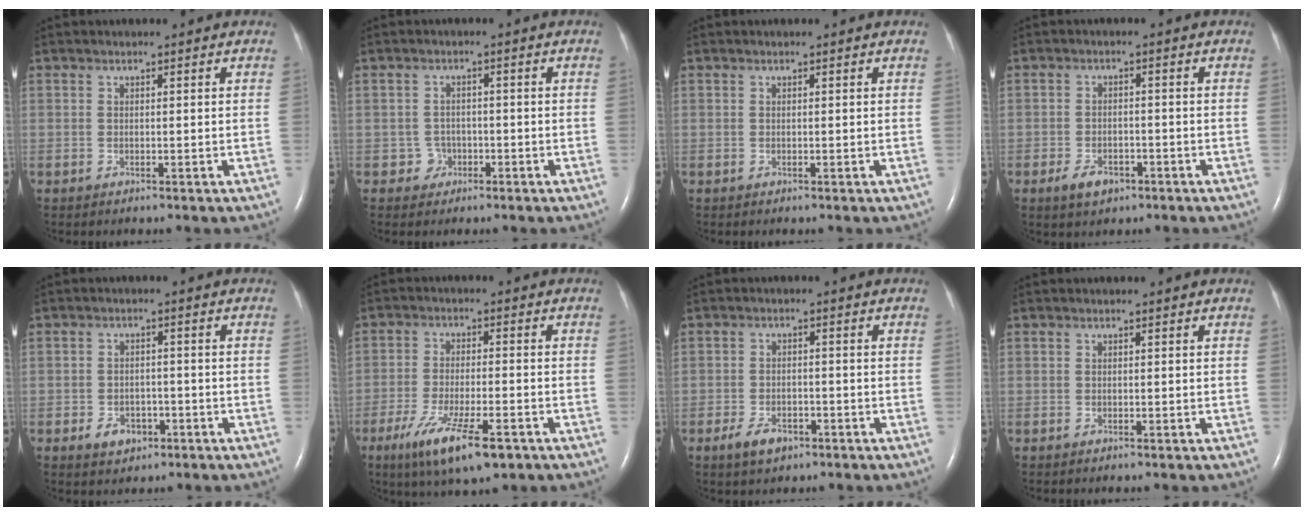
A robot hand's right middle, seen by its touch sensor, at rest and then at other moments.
{"total": 2.3, "force": [-1.0, 2.1, 0.0], "torque": [0.008, 0.011, -0.018]}
{"total": 0.0}
{"total": 4.5, "force": [-2.6, 2.6, 2.7], "torque": [-0.050, 0.000, -0.036]}
{"total": 4.1, "force": [-2.0, 2.9, 2.1], "torque": [-0.034, 0.003, -0.025]}
{"total": 11.2, "force": [-6.5, 2.4, 8.8], "torque": [-0.160, -0.023, -0.106]}
{"total": 4.4, "force": [-2.7, 2.3, 2.7], "torque": [-0.054, -0.001, -0.041]}
{"total": 0.0}